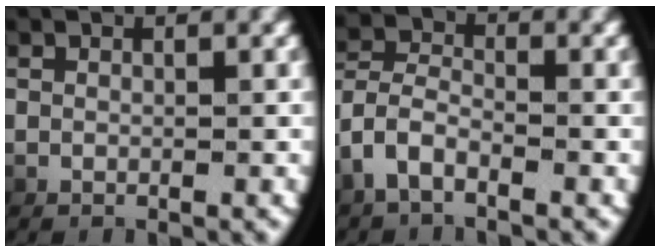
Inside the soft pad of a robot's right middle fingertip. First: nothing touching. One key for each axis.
{"total": 3.8, "fx": -1.7, "fy": 2.9, "fz": 1.7, "tx": -0.053, "ty": -0.011, "tz": -0.035}